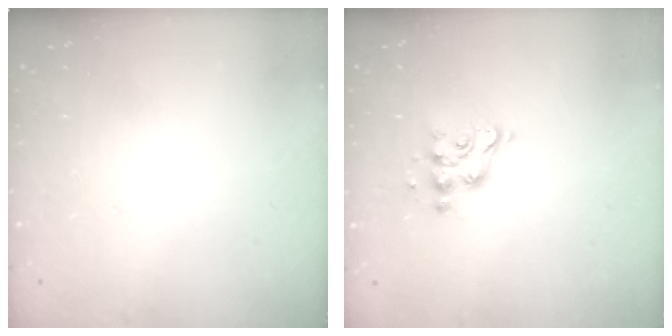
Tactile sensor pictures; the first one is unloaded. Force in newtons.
{"total": 7.3, "press": 7.3, "slide": 0.1}